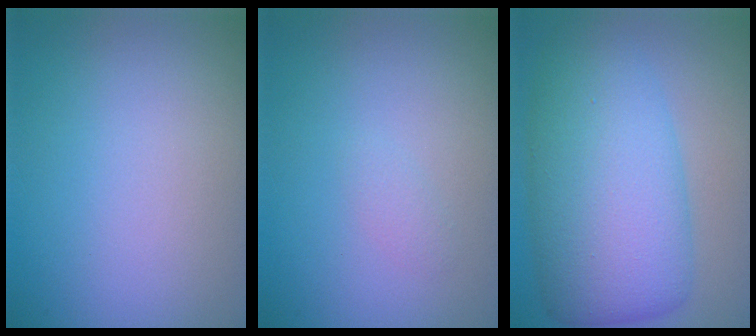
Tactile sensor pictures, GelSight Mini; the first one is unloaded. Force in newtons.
{"total": 0.6, "press": 0.6, "slide": 0.0}
{"total": 9.3, "press": 9.3, "slide": 0.1}